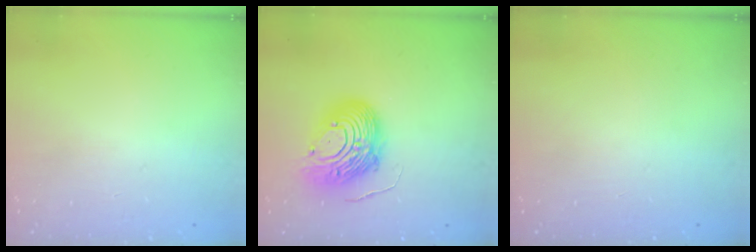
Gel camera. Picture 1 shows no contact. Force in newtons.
{"total": 14.4, "press": 14.4, "slide": 1.2}
{"total": 0.0}